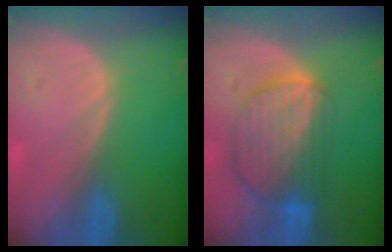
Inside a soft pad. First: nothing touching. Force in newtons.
{"total": 9.0, "press": 7.7, "slide": 4.7}